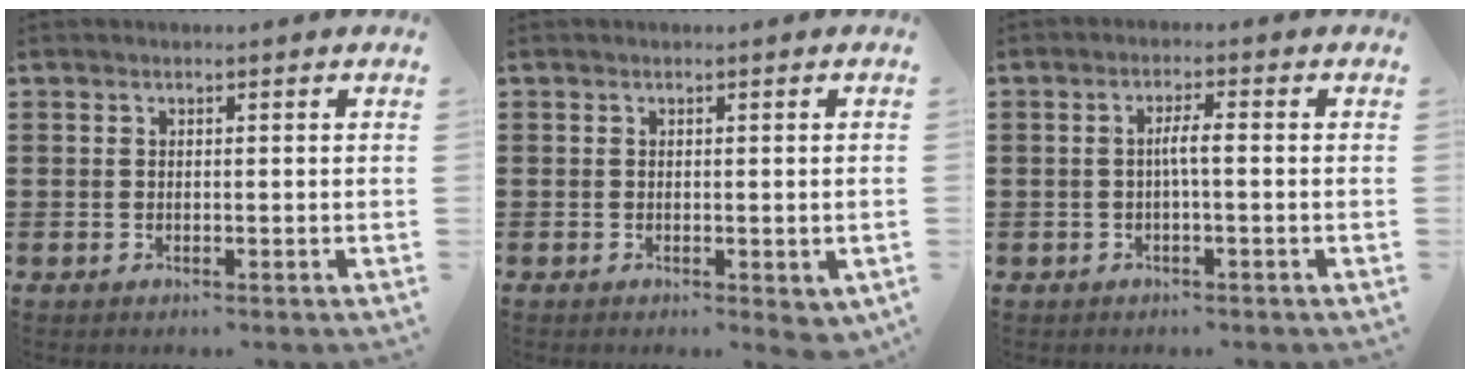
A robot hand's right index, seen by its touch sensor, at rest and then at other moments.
{"total": 0.5, "force": [0.0, 0.3, 0.5], "torque": [-0.009, 0.001, 0.000]}
{"total": 2.5, "force": [-0.4, 0.2, 2.5], "torque": [-0.047, 0.001, -0.009]}